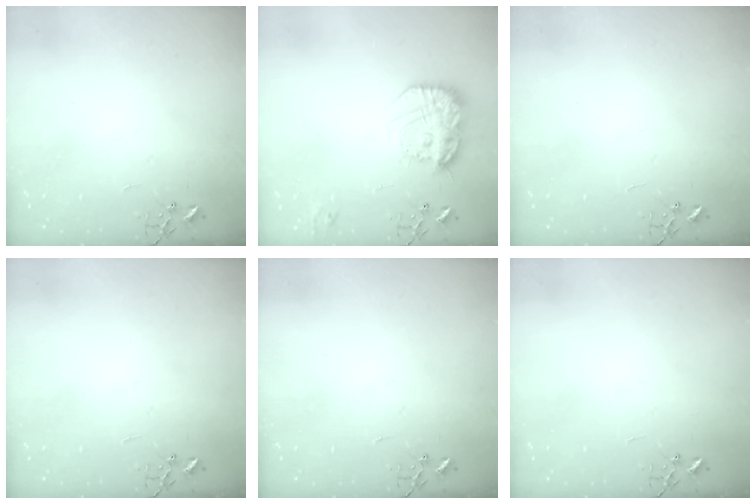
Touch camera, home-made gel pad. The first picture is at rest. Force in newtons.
{"total": 18.0, "press": 18.0, "slide": 1.3}
{"total": 0.0}
{"total": 0.0}
{"total": 0.0}
{"total": 0.0}